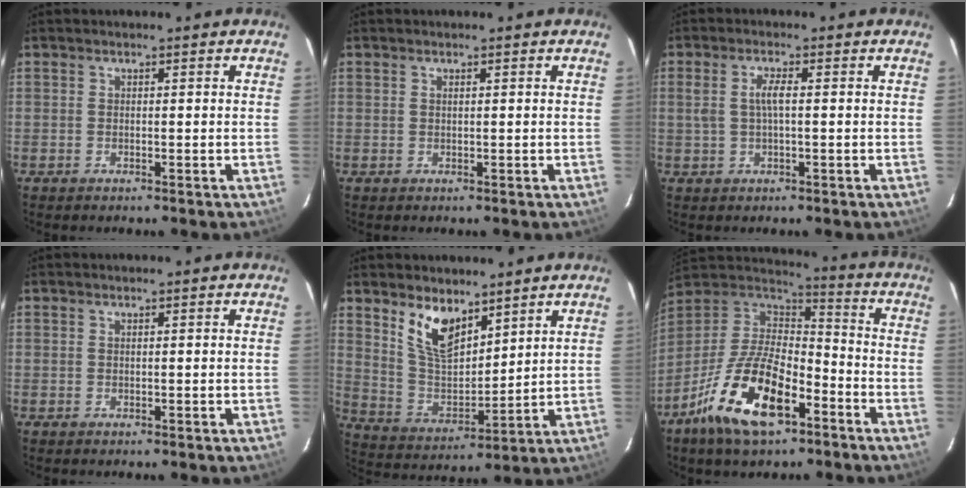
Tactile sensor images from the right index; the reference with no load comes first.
{"total": 0.0}
{"total": 3.1, "force": [0.1, 0.7, 3.1], "torque": [-0.061, 0.004, 0.002]}
{"total": 0.0}
{"total": 10.5, "force": [7.0, 4.8, 6.3], "torque": [-0.119, -0.001, 0.144]}
{"total": 19.1, "force": [-10.1, 8.3, 14.0], "torque": [-0.283, -0.018, -0.183]}